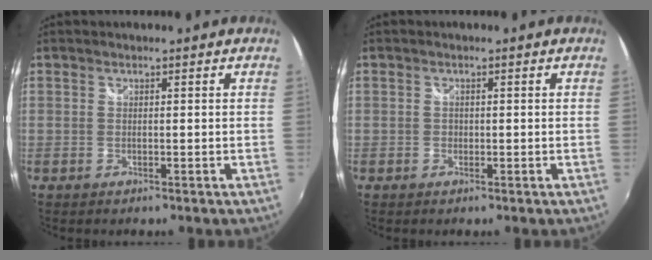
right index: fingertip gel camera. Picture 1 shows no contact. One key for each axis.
{"total": 0.7, "fx": -0.1, "fy": 0.7, "fz": 0.0, "tx": 0.002, "ty": -0.002, "tz": -0.003}